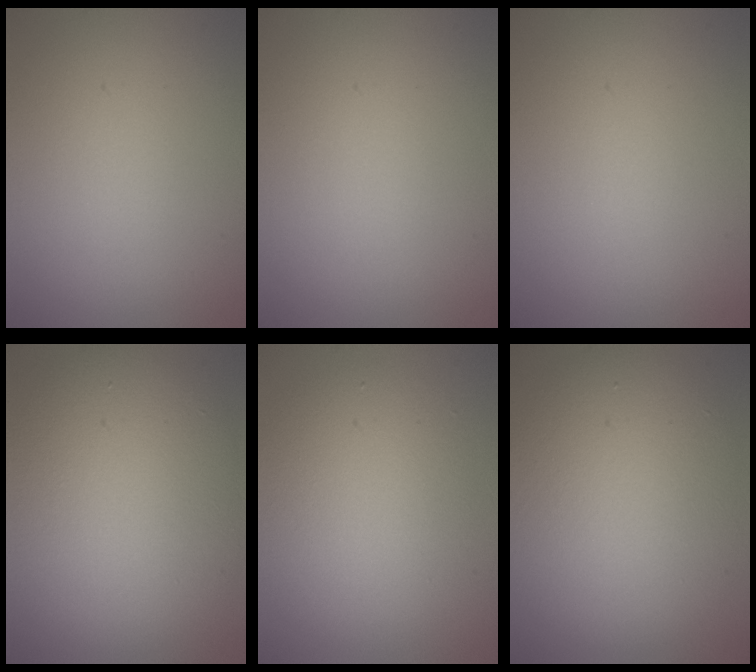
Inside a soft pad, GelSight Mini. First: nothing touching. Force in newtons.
{"total": 0.0}
{"total": 0.0}
{"total": 10.3, "press": 10.3, "slide": 0.2}
{"total": 5.3, "press": 5.3, "slide": 0.3}
{"total": 8.5, "press": 8.4, "slide": 0.9}